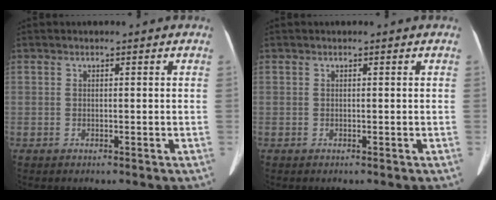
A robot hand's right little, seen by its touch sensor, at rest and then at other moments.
{"total": 0.0}